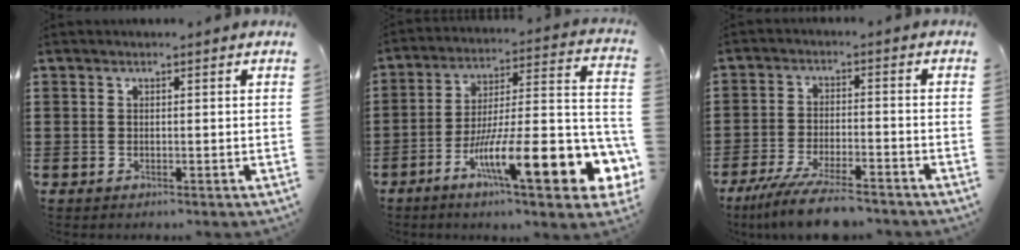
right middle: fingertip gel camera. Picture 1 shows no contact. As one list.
[{"total": 16.1, "force": [-6.7, 3.1, 14.3], "torque": [-0.233, -0.014, -0.109]}, {"total": 7.7, "force": [-6.5, 0.9, 4.1], "torque": [-0.086, -0.004, -0.122]}]